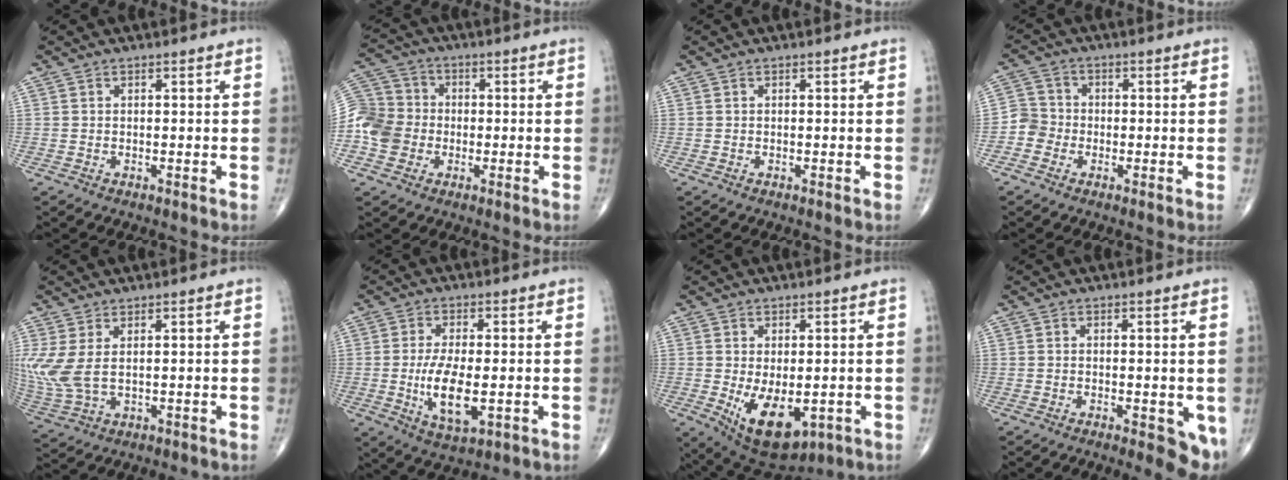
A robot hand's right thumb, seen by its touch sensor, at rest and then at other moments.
{"total": 10.3, "force": [-2.3, 9.1, 4.2], "torque": [-0.075, 0.024, -0.051]}
{"total": 0.0}
{"total": 4.3, "force": [-1.8, 3.9, 0.5], "torque": [0.011, 0.014, -0.048]}
{"total": 8.0, "force": [1.4, 4.2, 6.7], "torque": [-0.180, -0.002, 0.042]}
{"total": 9.2, "force": [-1.5, 3.6, 8.3], "torque": [-0.155, -0.015, -0.022]}
{"total": 11.0, "force": [-2.6, 5.8, 9.0], "torque": [-0.129, -0.016, -0.020]}
{"total": 6.0, "force": [-1.4, 2.0, 5.5], "torque": [-0.057, -0.015, -0.016]}